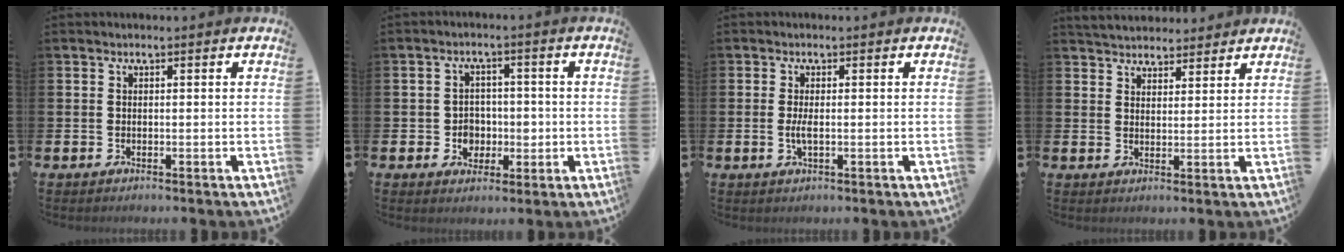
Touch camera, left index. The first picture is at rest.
{"total": 3.7, "force": [-0.4, 3.5, 1.1], "torque": [-0.015, -0.004, -0.017]}
{"total": 1.8, "force": [-0.2, 0.5, 1.8], "torque": [-0.037, 0.000, -0.003]}
{"total": 4.0, "force": [3.9, 1.0, -0.4], "torque": [-0.006, -0.020, 0.072]}